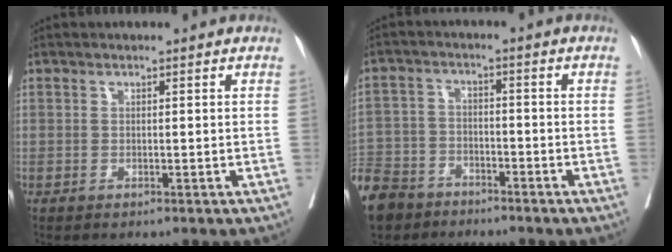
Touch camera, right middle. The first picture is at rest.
{"total": 13.2, "force": [-9.8, 7.8, 4.3], "torque": [-0.132, -0.004, -0.176]}